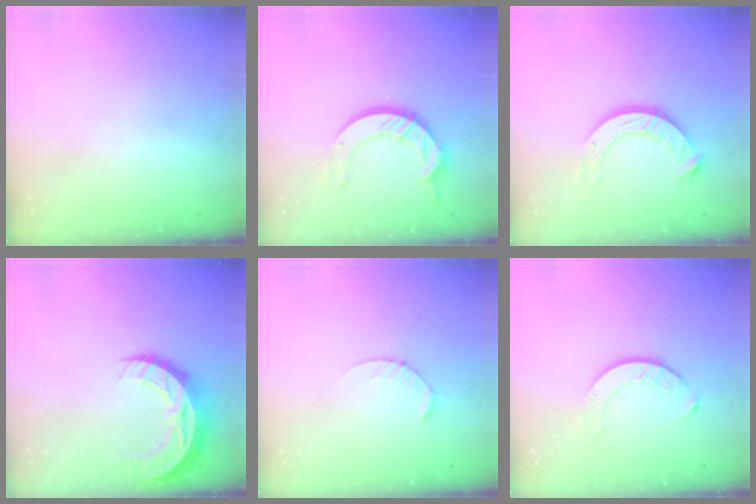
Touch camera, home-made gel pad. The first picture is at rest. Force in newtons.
{"total": 12.6, "press": 12.6, "slide": 1.2}
{"total": 10.1, "press": 10.1, "slide": 0.9}
{"total": 11.0, "press": 11.0, "slide": 0.8}
{"total": 2.6, "press": 2.6, "slide": 0.4}
{"total": 4.7, "press": 4.6, "slide": 0.6}